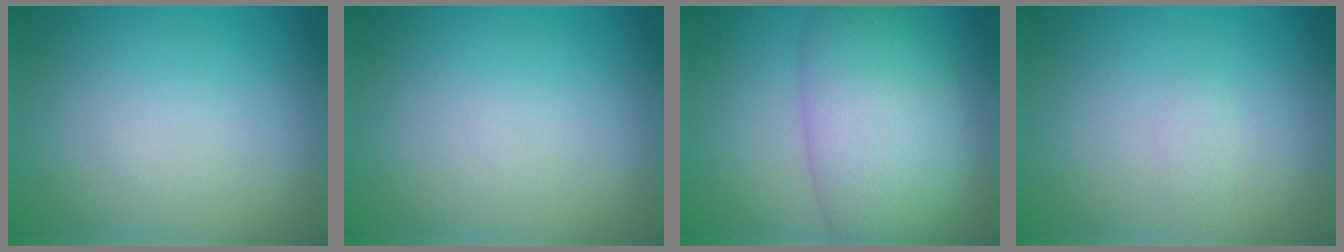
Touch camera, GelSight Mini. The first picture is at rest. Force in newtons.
{"total": 0.0}
{"total": 10.0, "press": 9.9, "slide": 0.4}
{"total": 0.7, "press": 0.7, "slide": 0.0}